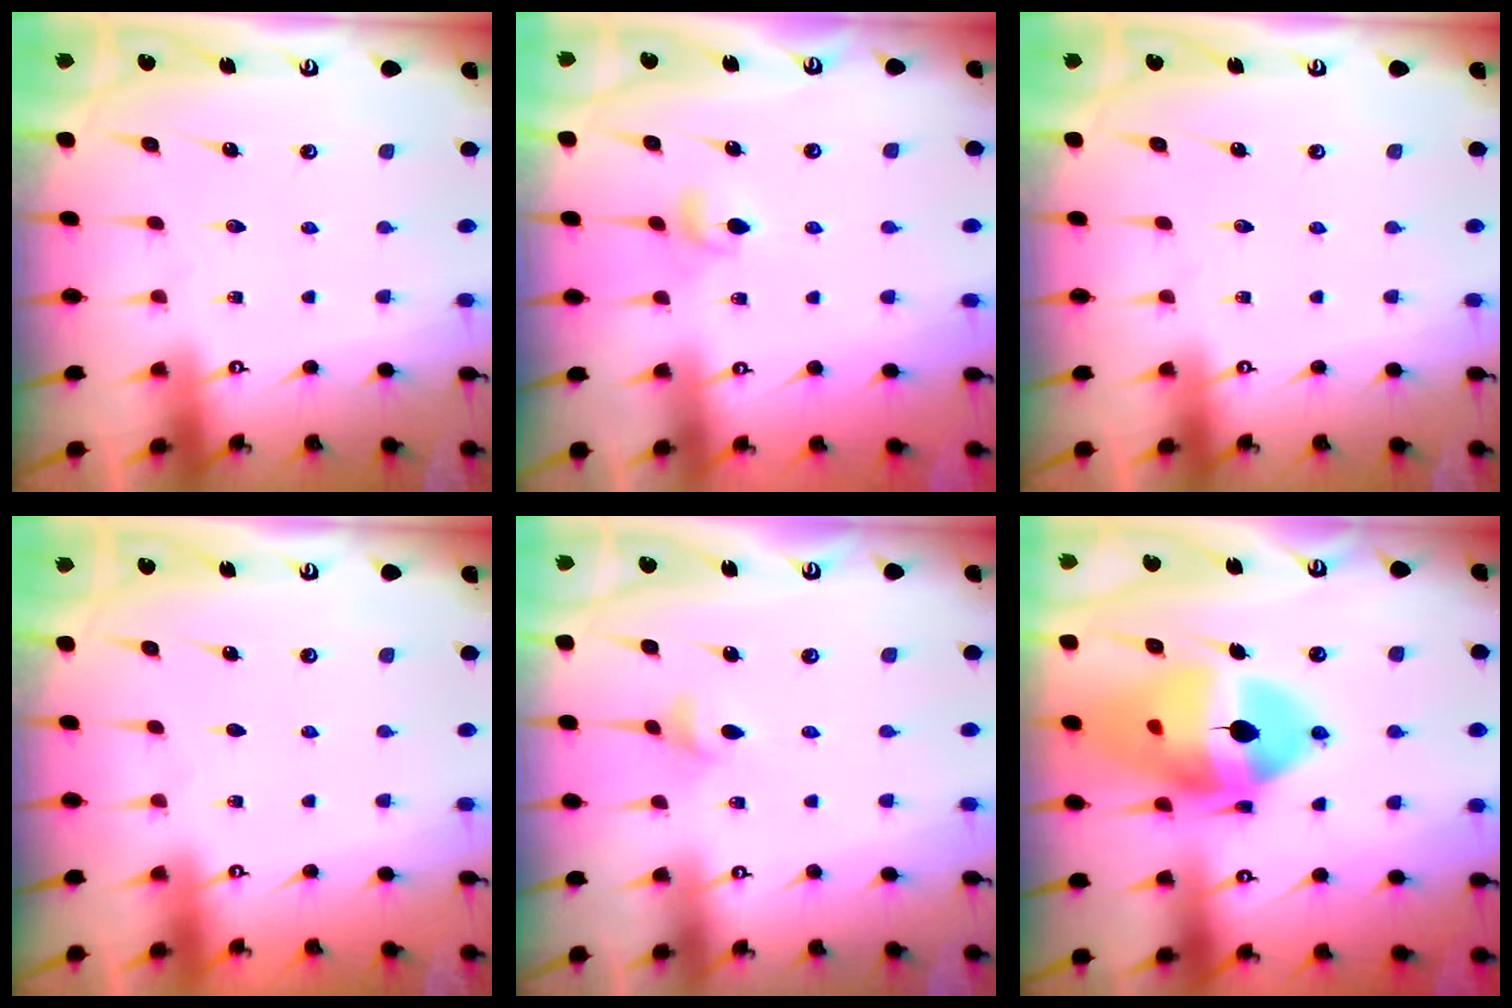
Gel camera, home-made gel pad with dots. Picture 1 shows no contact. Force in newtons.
{"total": 4.0, "press": 4.0, "slide": 0.6}
{"total": 0.0}
{"total": 0.0}
{"total": 3.1, "press": 3.0, "slide": 0.7}
{"total": 21.0, "press": 20.8, "slide": 2.4}